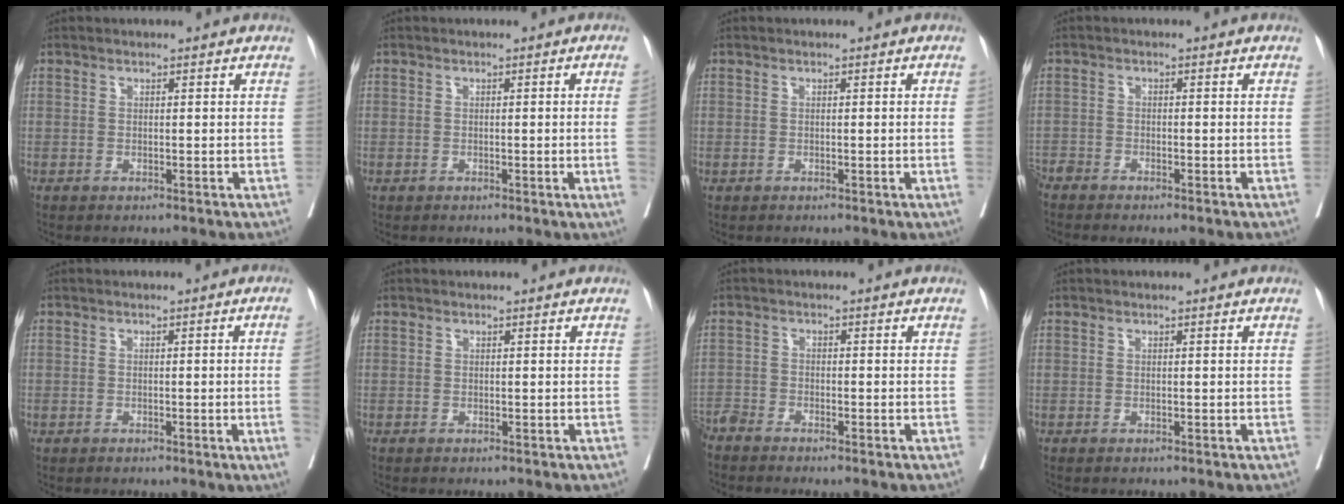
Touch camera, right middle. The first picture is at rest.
{"total": 2.2, "force": [-0.1, -1.1, 1.9], "torque": [-0.025, -0.001, -0.001]}
{"total": 0.6, "force": [0.0, -0.5, 0.4], "torque": [-0.004, 0.001, -0.001]}
{"total": 2.9, "force": [-2.7, 0.4, 0.9], "torque": [-0.013, -0.007, -0.053]}
{"total": 2.7, "force": [-0.6, -0.6, 2.5], "torque": [-0.032, -0.001, -0.008]}
{"total": 0.0}
{"total": 3.3, "force": [-3.2, -0.1, 0.9], "torque": [-0.013, -0.009, -0.064]}
{"total": 0.0}